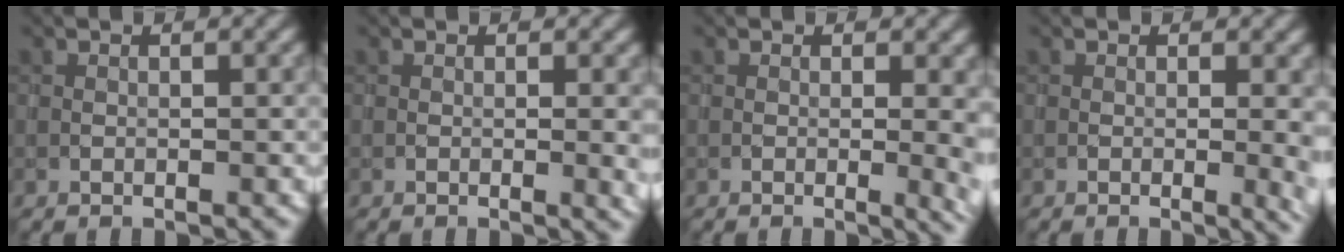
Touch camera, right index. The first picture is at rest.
{"total": 2.1, "force": [-0.1, 0.7, 1.9], "torque": [-0.030, -0.011, 0.003]}
{"total": 5.4, "force": [-0.6, 2.5, 4.7], "torque": [-0.033, -0.004, 0.001]}
{"total": 4.3, "force": [-0.5, 1.9, 3.8], "torque": [-0.036, -0.008, 0.002]}